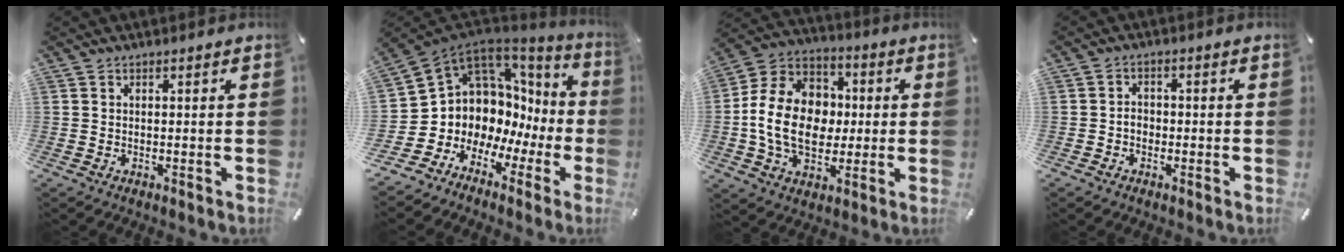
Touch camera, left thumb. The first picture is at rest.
{"total": 8.1, "force": [2.6, 7.5, 1.6], "torque": [-0.042, -0.078, 0.062]}
{"total": 16.8, "force": [-1.5, 13.1, 10.3], "torque": [-0.224, 0.022, -0.024]}
{"total": 2.4, "force": [-0.9, 1.9, 1.2], "torque": [-0.024, 0.008, -0.018]}